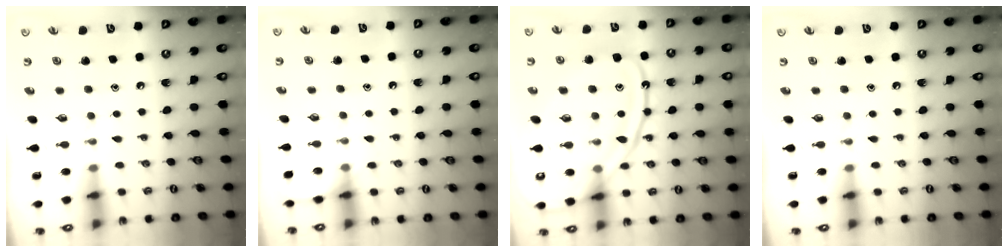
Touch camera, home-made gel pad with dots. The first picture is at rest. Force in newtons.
{"total": 5.1, "press": 5.0, "slide": 0.6}
{"total": 18.0, "press": 17.9, "slide": 1.7}
{"total": 0.0}